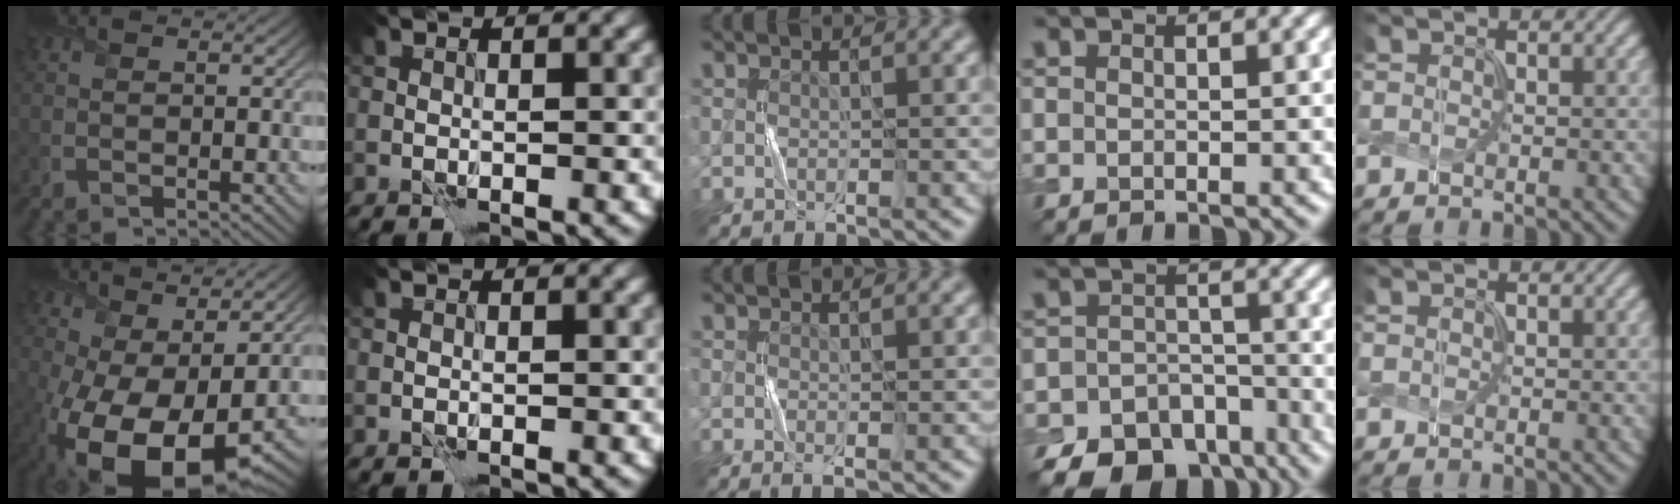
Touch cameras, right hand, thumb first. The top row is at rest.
{"thumb": {"total": 17.3, "force": [-3.8, 8.4, 14.6], "torque": [-0.277, -0.035, -0.043]}, "middle": {"total": 0.7, "force": [-0.1, 0.1, 0.7], "torque": [-0.011, -0.004, -0.002]}, "ring": {"total": 12.5, "force": [-9.4, 7.5, 3.5], "torque": [-0.063, -0.032, -0.118]}}